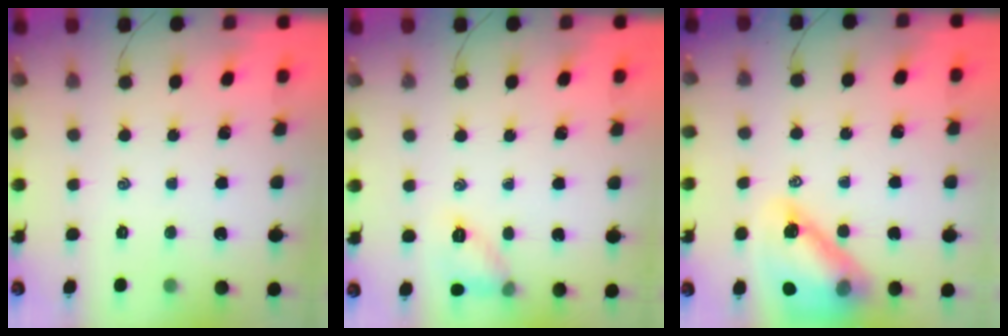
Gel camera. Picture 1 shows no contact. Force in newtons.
{"total": 8.4, "press": 8.3, "slide": 1.0}
{"total": 15.5, "press": 14.9, "slide": 4.4}